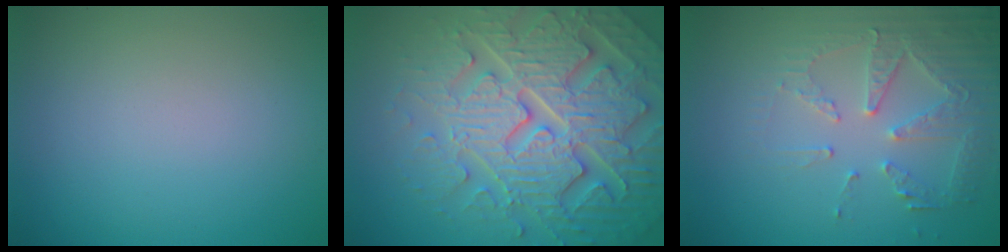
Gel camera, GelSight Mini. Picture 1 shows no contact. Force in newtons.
{"total": 7.9, "press": 7.7, "slide": 2.0}
{"total": 5.3, "press": 3.7, "slide": 3.8}